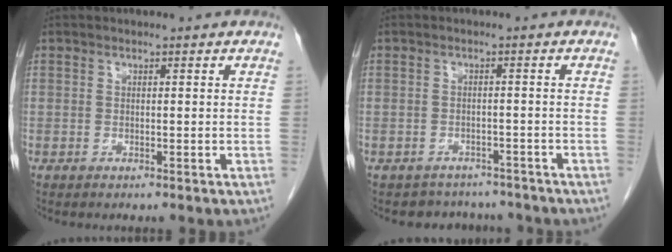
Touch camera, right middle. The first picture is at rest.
{"total": 5.8, "force": [-5.2, 2.7, 0.1], "torque": [0.006, 0.018, -0.060]}